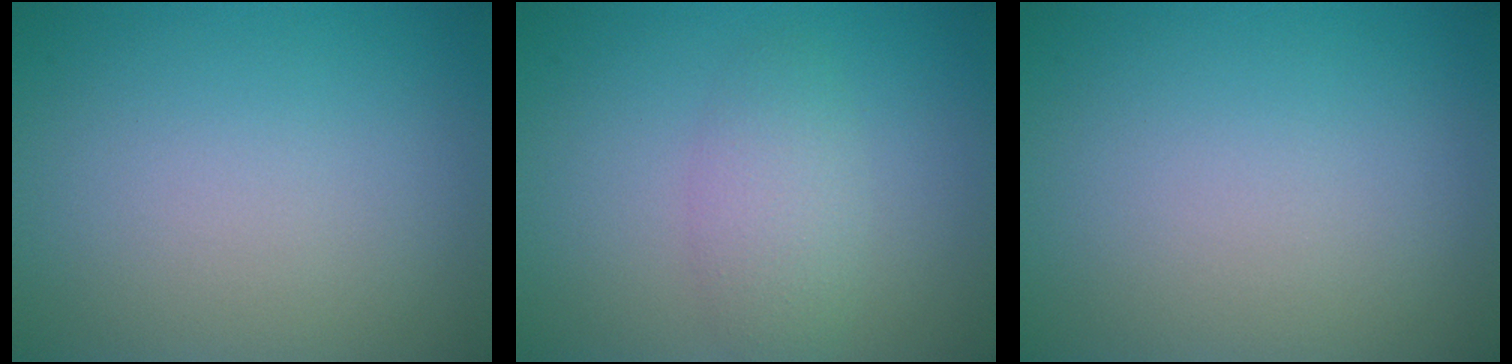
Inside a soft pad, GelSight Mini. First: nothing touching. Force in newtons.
{"total": 2.7, "press": 2.7, "slide": 0.1}
{"total": 0.0}